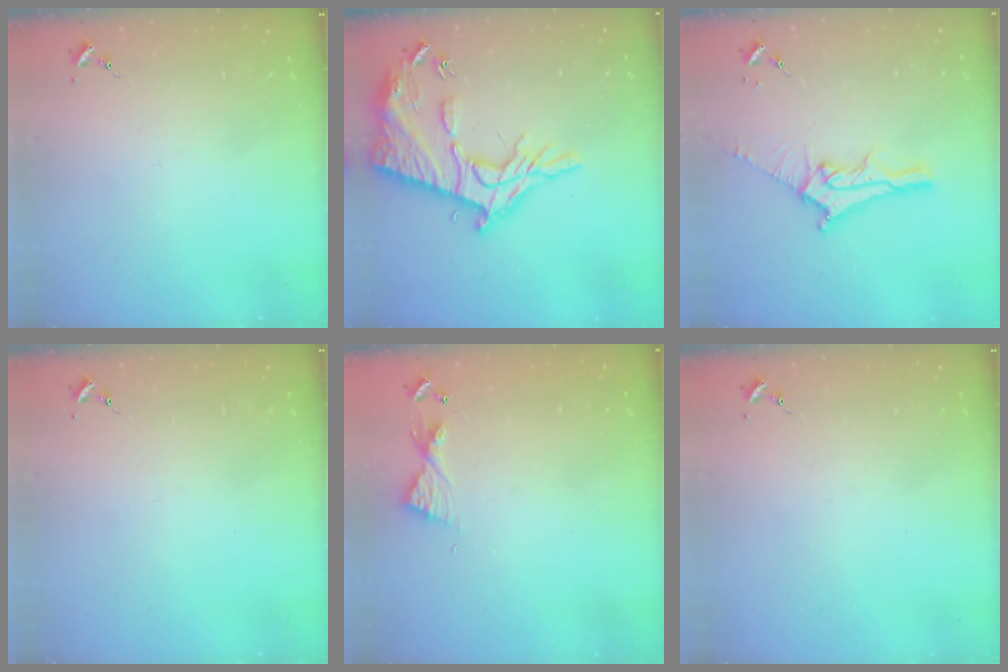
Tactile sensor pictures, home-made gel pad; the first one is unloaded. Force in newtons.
{"total": 21.1, "press": 21.0, "slide": 1.6}
{"total": 12.5, "press": 12.5, "slide": 1.2}
{"total": 0.0}
{"total": 6.7, "press": 6.6, "slide": 0.6}
{"total": 0.0}